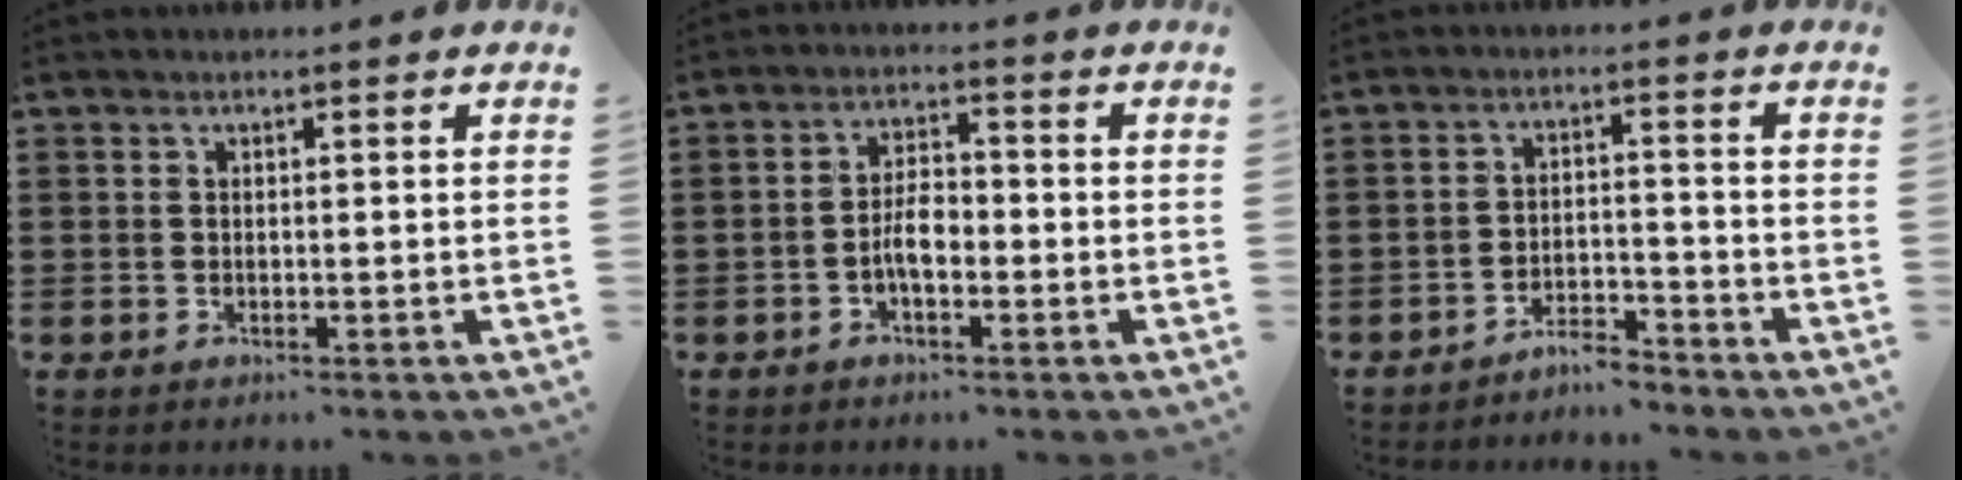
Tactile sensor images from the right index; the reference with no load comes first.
{"total": 4.2, "force": [-1.3, 1.8, 3.6], "torque": [-0.069, 0.006, -0.026]}
{"total": 3.8, "force": [-3.8, 0.3, 0.3], "torque": [-0.011, 0.004, -0.080]}